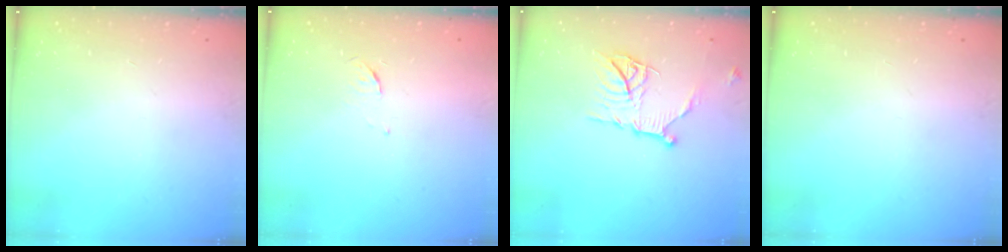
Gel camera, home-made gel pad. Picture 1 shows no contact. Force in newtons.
{"total": 3.7, "press": 3.6, "slide": 0.5}
{"total": 11.9, "press": 11.9, "slide": 0.1}
{"total": 0.0}